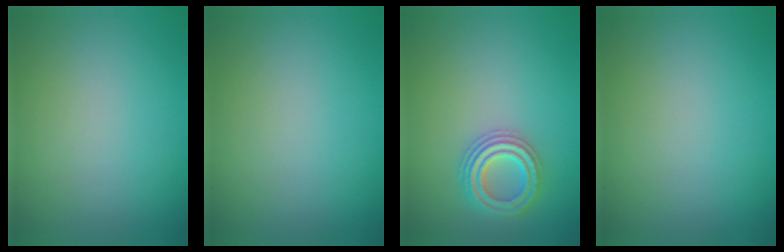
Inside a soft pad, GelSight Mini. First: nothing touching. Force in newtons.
{"total": 0.0}
{"total": 3.3, "press": 3.2, "slide": 0.7}
{"total": 0.0}